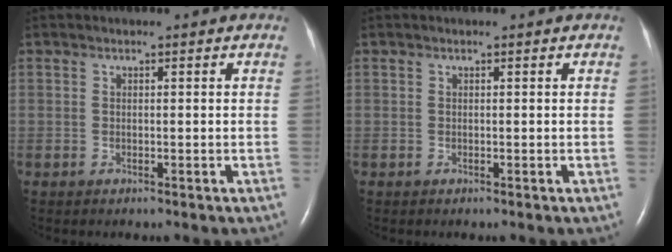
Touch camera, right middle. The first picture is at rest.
{"total": 0.0}